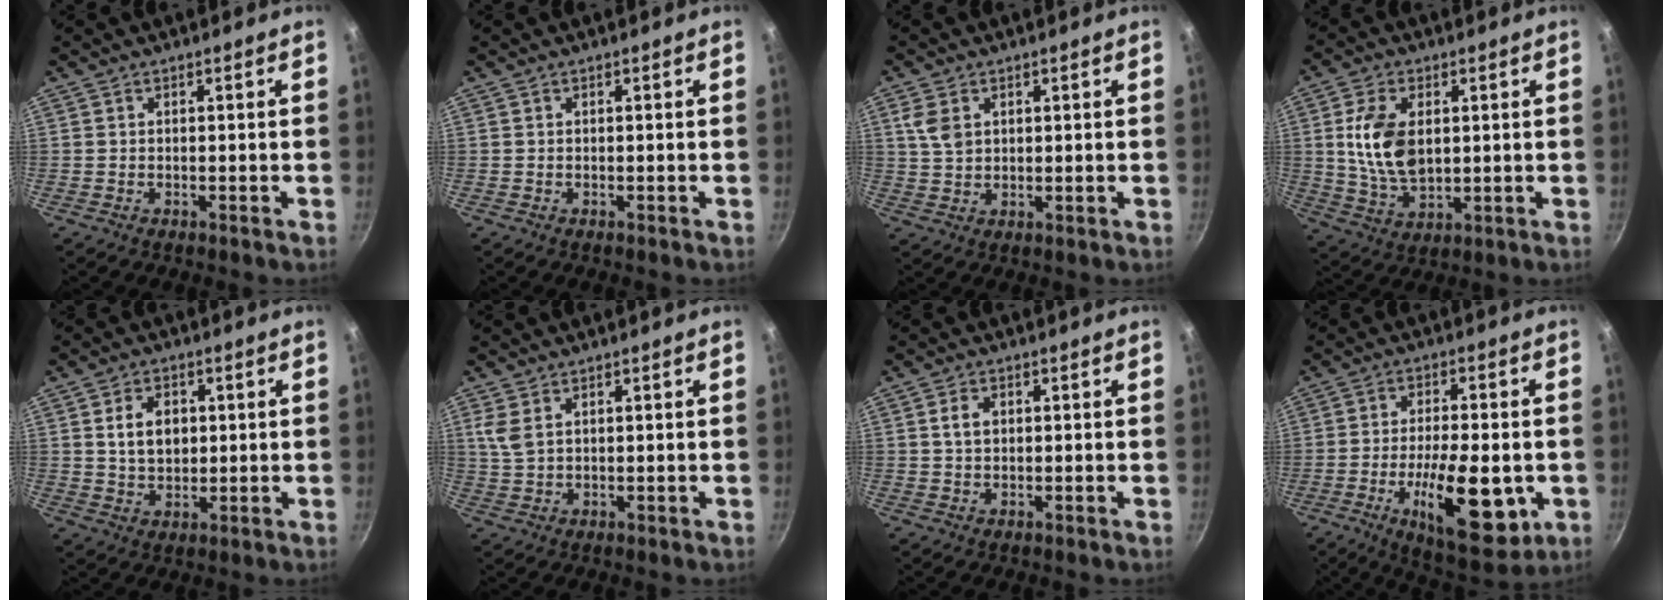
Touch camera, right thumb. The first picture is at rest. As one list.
[{"total": 0.0}, {"total": 5.0, "force": [1.9, 3.5, 3.1], "torque": [-0.056, -0.002, 0.039]}, {"total": 11.9, "force": [2.1, 7.1, 9.3], "torque": [-0.167, -0.015, 0.045]}, {"total": 7.3, "force": [1.5, 5.2, 4.9], "torque": [-0.067, -0.005, 0.029]}, {"total": 4.2, "force": [1.8, 2.4, 2.9], "torque": [-0.060, -0.001, 0.040]}, {"total": 3.1, "force": [0.8, 2.2, 2.1], "torque": [-0.031, 0.002, 0.014]}, {"total": 17.4, "force": [-4.5, 6.9, 15.3], "torque": [-0.220, 0.002, -0.063]}]